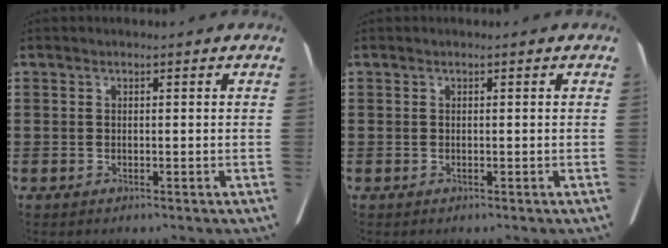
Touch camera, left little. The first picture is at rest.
{"total": 0.0}